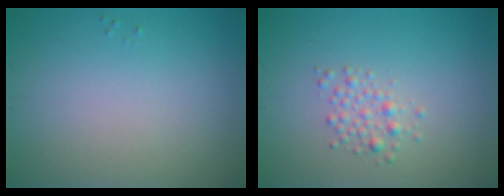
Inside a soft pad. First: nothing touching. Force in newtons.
{"total": 1.7, "press": 1.7, "slide": 0.0}